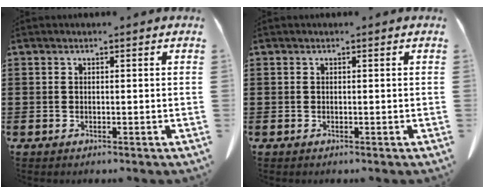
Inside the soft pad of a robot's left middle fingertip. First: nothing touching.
{"total": 0.0}